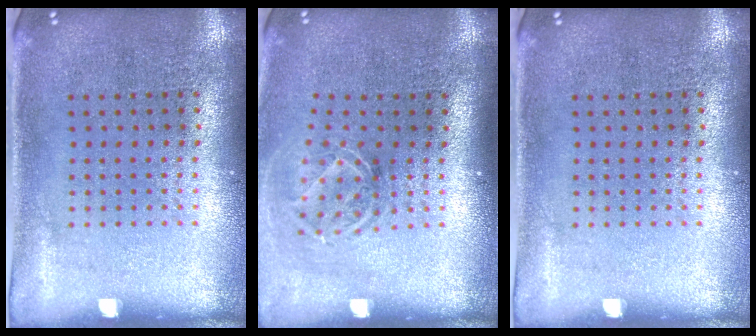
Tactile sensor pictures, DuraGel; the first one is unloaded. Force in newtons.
{"total": 1.8, "press": 1.3, "slide": 1.2}
{"total": 0.0}